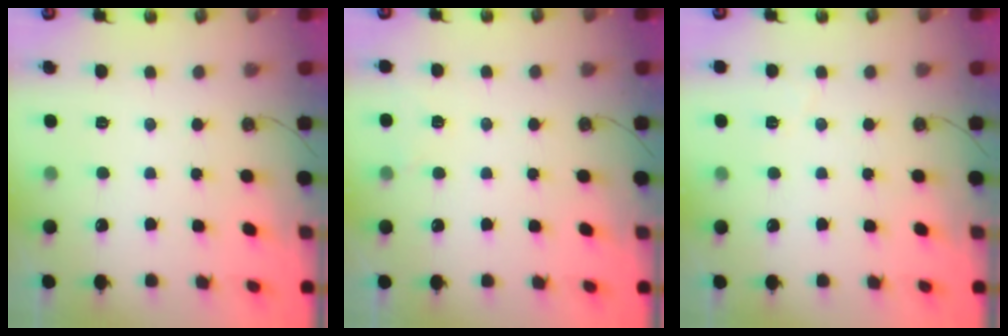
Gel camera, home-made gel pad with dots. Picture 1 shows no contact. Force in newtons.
{"total": 4.0, "press": 3.1, "slide": 2.5}
{"total": 3.8, "press": 3.2, "slide": 2.1}